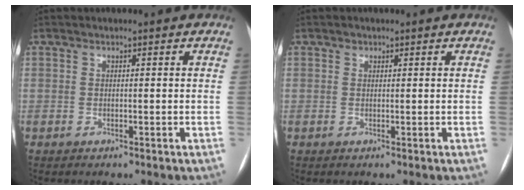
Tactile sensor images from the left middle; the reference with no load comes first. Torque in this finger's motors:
{"motor_torque": [0.18, -0.16, 0.09, 0.02]}